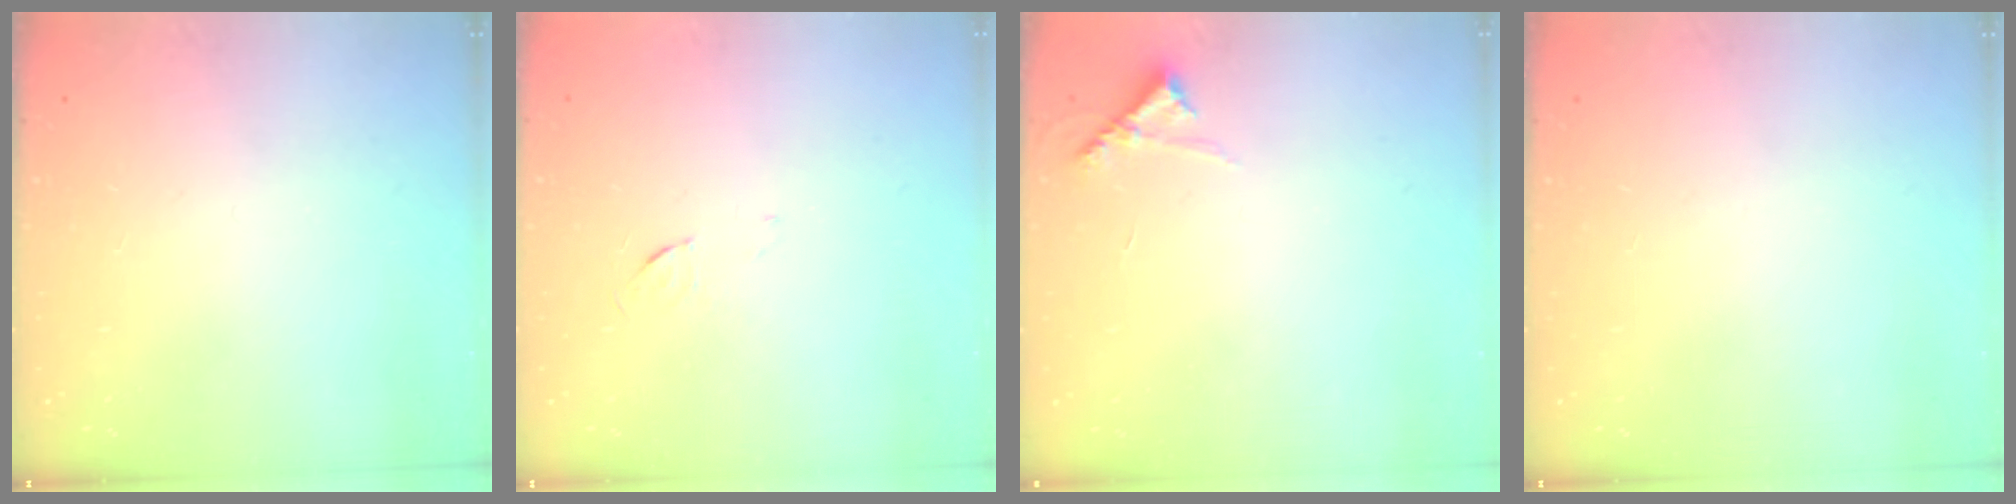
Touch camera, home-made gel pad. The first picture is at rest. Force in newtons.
{"total": 3.4, "press": 3.4, "slide": 0.3}
{"total": 5.4, "press": 5.4, "slide": 0.4}
{"total": 0.0}